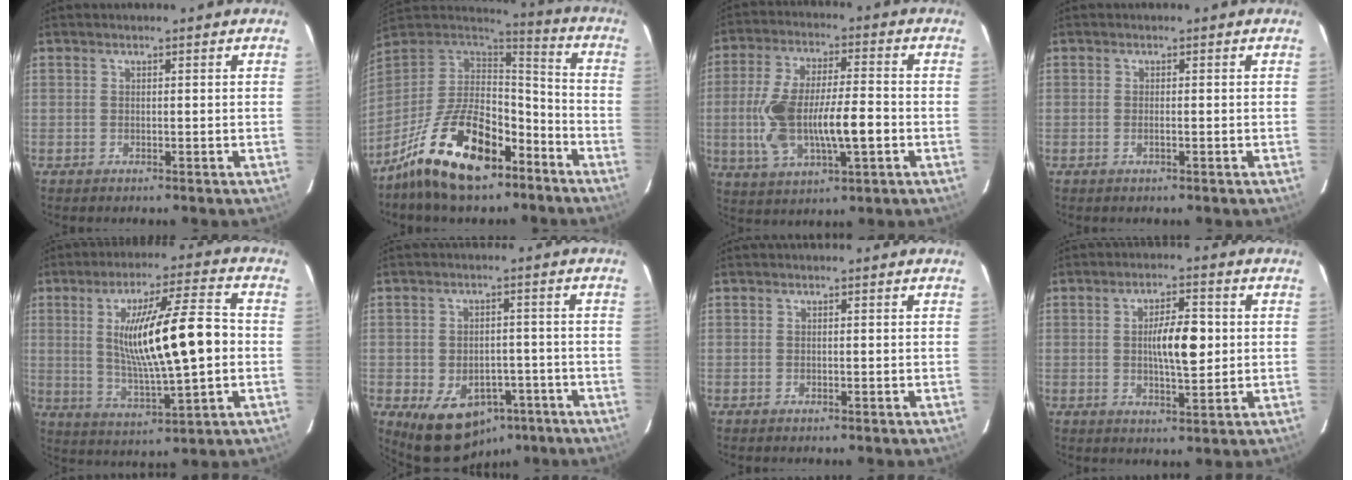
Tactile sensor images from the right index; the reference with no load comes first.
{"total": 18.2, "force": [-11.7, 7.5, 11.7], "torque": [-0.228, 0.014, -0.210]}
{"total": 13.8, "force": [-2.4, 3.9, 13.0], "torque": [-0.260, 0.010, -0.035]}
{"total": 0.7, "force": [-0.3, 0.1, 0.6], "torque": [-0.015, 0.000, -0.003]}
{"total": 15.7, "force": [0.6, 1.7, 15.6], "torque": [-0.272, 0.007, 0.015]}
{"total": 10.9, "force": [-5.9, 7.2, 5.8], "torque": [-0.087, 0.007, -0.076]}
{"total": 0.0}
{"total": 7.2, "force": [0.4, 2.0, 6.9], "torque": [-0.118, 0.008, 0.009]}